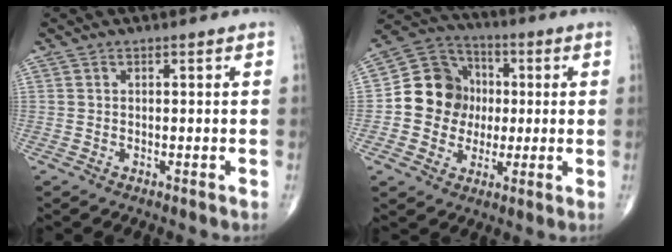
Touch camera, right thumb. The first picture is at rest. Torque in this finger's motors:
{"motor_torque": [1.20, 1.58, 0.36, -0.52, 0.02]}